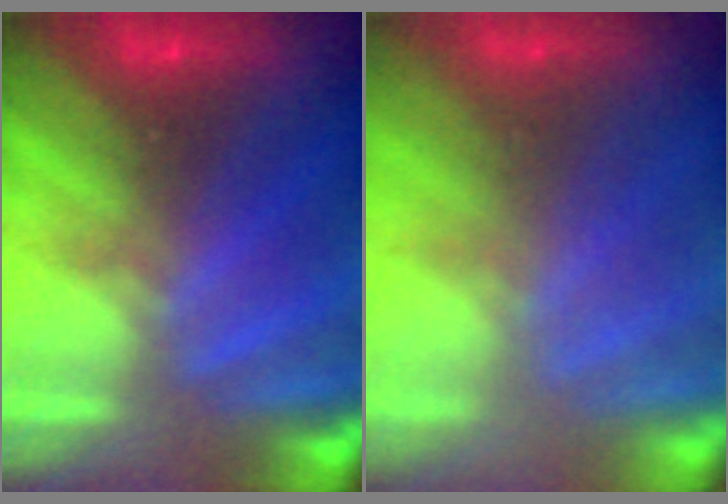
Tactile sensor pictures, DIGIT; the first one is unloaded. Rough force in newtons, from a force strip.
{"total": 1.7}